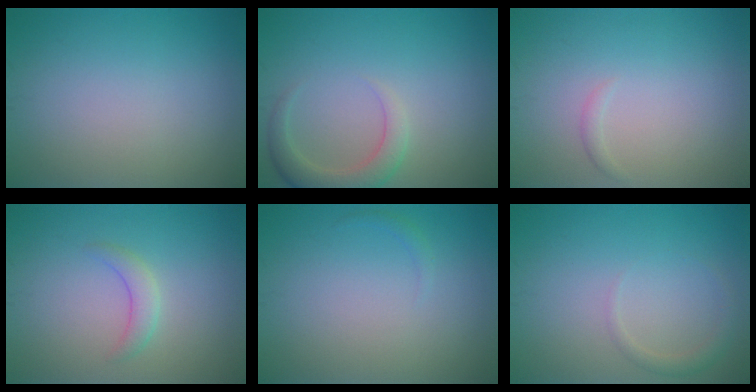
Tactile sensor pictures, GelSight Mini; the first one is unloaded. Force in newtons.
{"total": 3.1, "press": 3.1, "slide": 0.4}
{"total": 0.5, "press": 0.5, "slide": 0.0}
{"total": 1.7, "press": 1.7, "slide": 0.0}
{"total": 0.6, "press": 0.6, "slide": 0.1}
{"total": 1.3, "press": 1.3, "slide": 0.1}